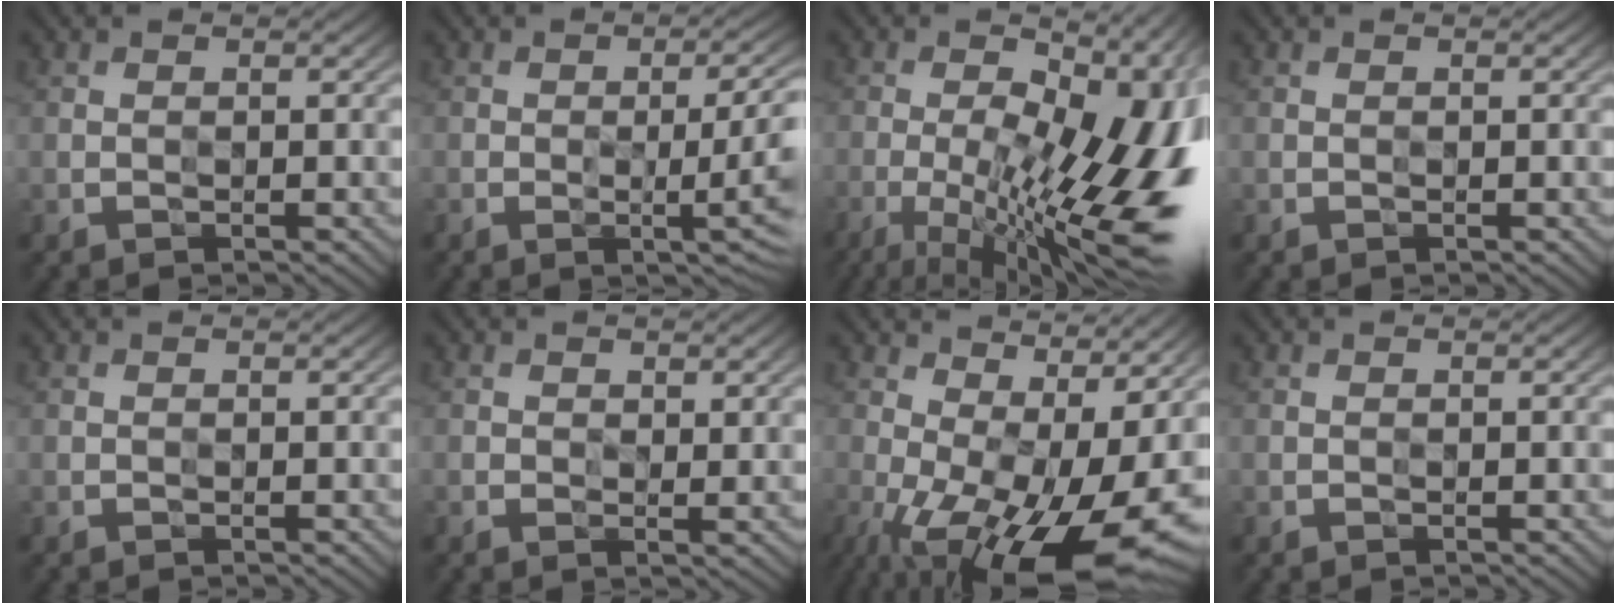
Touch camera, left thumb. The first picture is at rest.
{"total": 8.1, "force": [-0.7, 3.2, 7.4], "torque": [-0.091, 0.005, -0.009]}
{"total": 16.6, "force": [-5.1, 5.4, 14.8], "torque": [-0.204, -0.005, -0.077]}
{"total": 0.0}
{"total": 0.0}
{"total": 1.7, "force": [0.9, 1.1, 1.0], "torque": [-0.014, 0.001, 0.015]}
{"total": 17.6, "force": [-3.4, 8.9, 14.8], "torque": [-0.221, -0.015, -0.027]}
{"total": 0.0}